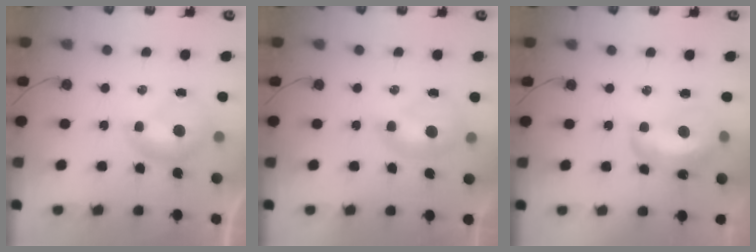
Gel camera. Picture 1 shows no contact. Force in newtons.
{"total": 1.5, "press": 1.4, "slide": 0.6}
{"total": 7.2, "press": 7.1, "slide": 1.2}